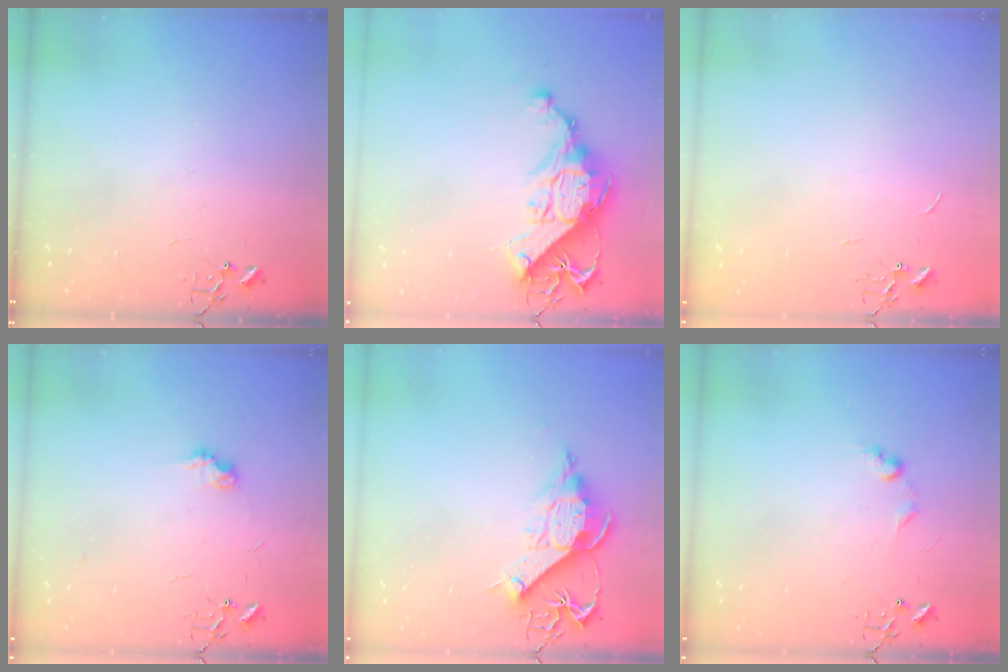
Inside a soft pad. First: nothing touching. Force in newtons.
{"total": 14.8, "press": 14.7, "slide": 1.5}
{"total": 0.7, "press": 0.7, "slide": 0.1}
{"total": 7.4, "press": 7.3, "slide": 0.3}
{"total": 11.5, "press": 11.4, "slide": 1.8}
{"total": 6.5, "press": 6.5, "slide": 0.7}